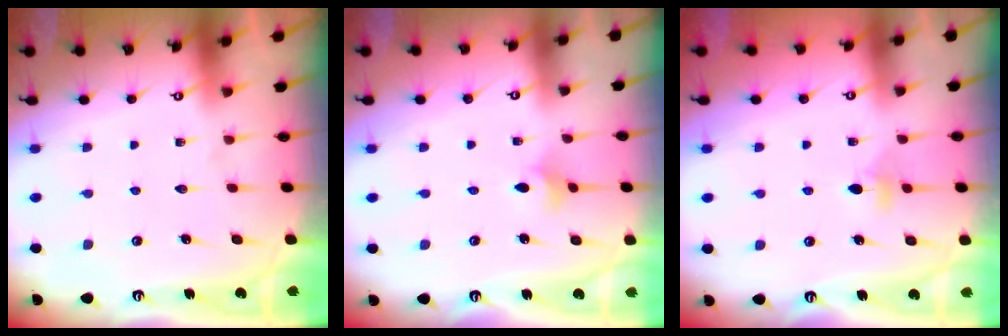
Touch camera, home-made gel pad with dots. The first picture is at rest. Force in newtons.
{"total": 3.3, "press": 3.2, "slide": 0.8}
{"total": 3.2, "press": 3.1, "slide": 0.8}